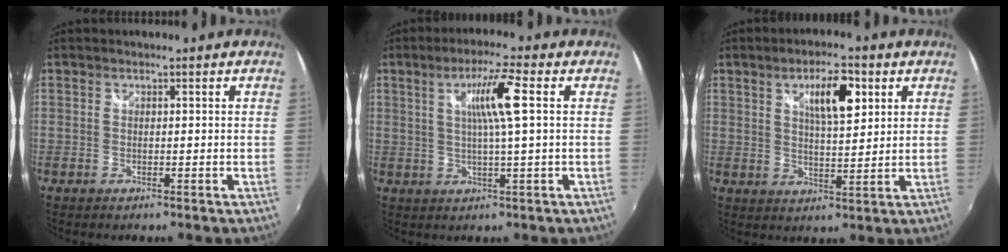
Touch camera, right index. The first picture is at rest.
{"total": 7.4, "force": [1.8, -0.4, 7.2], "torque": [-0.126, 0.003, 0.032]}
{"total": 8.3, "force": [3.5, 2.6, 7.0], "torque": [-0.114, 0.009, 0.058]}